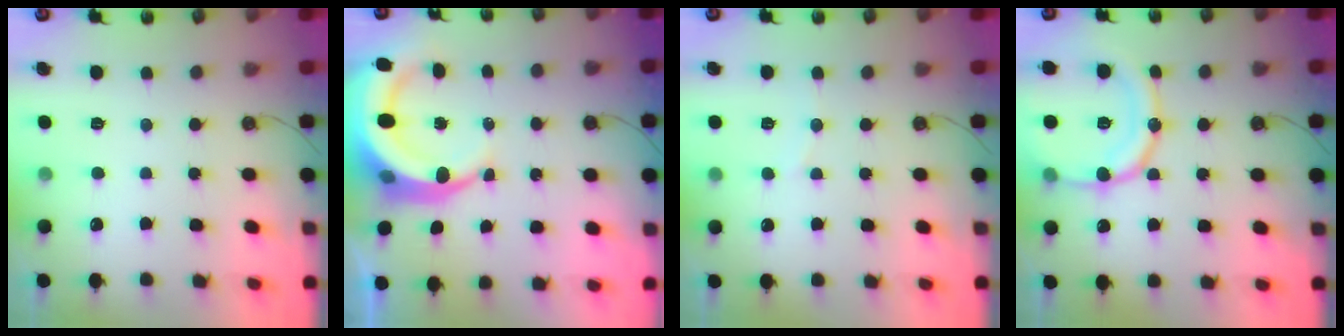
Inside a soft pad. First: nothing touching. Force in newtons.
{"total": 13.6, "press": 13.4, "slide": 2.5}
{"total": 3.7, "press": 3.6, "slide": 0.4}
{"total": 17.4, "press": 17.2, "slide": 3.1}